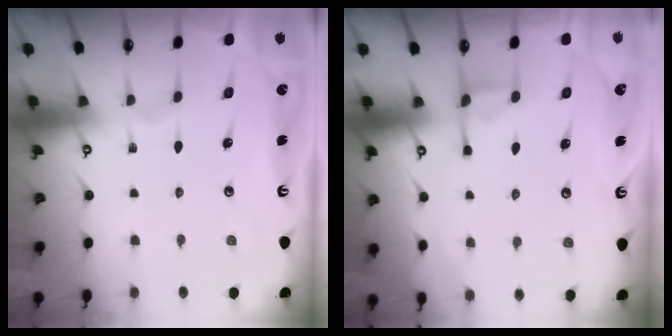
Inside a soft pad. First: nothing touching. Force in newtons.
{"total": 3.6, "press": 3.5, "slide": 0.7}